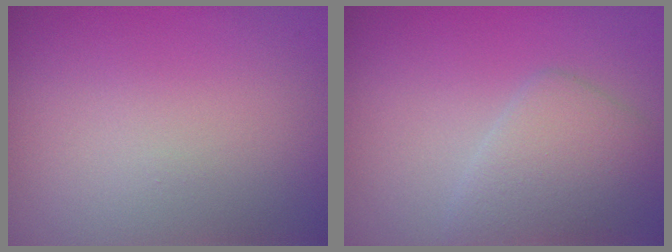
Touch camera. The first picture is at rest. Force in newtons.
{"total": 3.8, "press": 3.8, "slide": 0.2}